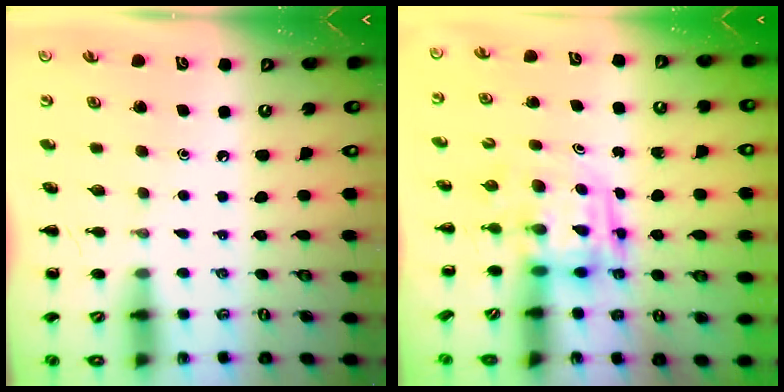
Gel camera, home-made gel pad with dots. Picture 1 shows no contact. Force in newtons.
{"total": 3.9, "press": 3.8, "slide": 0.7}